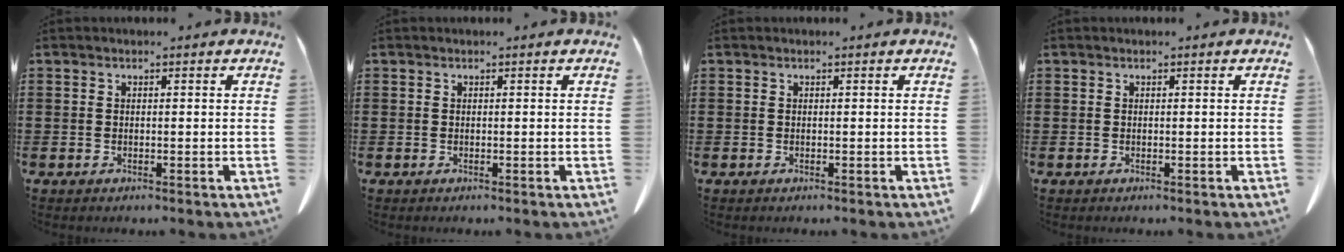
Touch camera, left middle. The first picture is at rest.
{"total": 0.0}
{"total": 0.0}
{"total": 0.0}